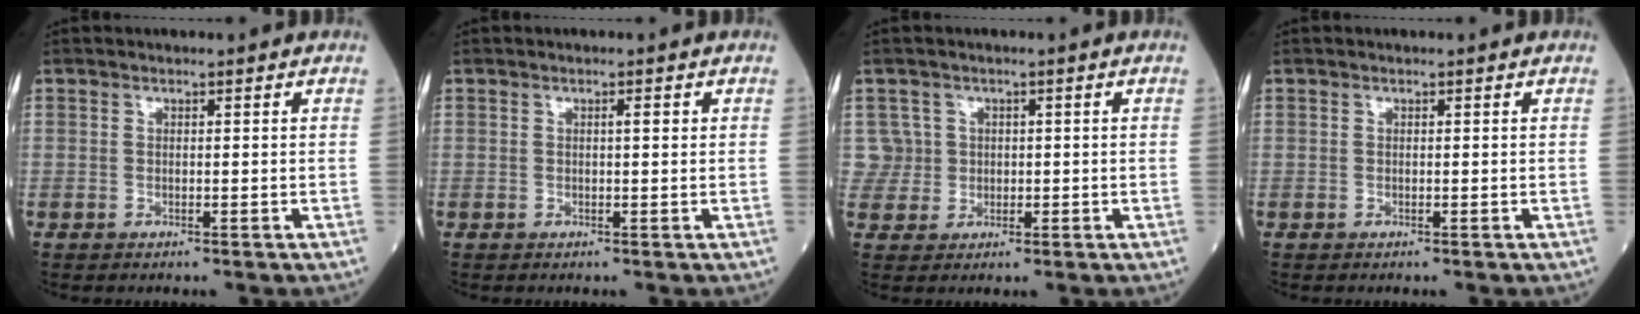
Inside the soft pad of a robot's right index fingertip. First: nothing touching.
{"total": 0.9, "force": [0.2, 0.1, 0.9], "torque": [-0.014, 0.003, 0.002]}
{"total": 3.8, "force": [0.9, 3.7, -0.6], "torque": [0.029, 0.010, 0.017]}
{"total": 0.0}